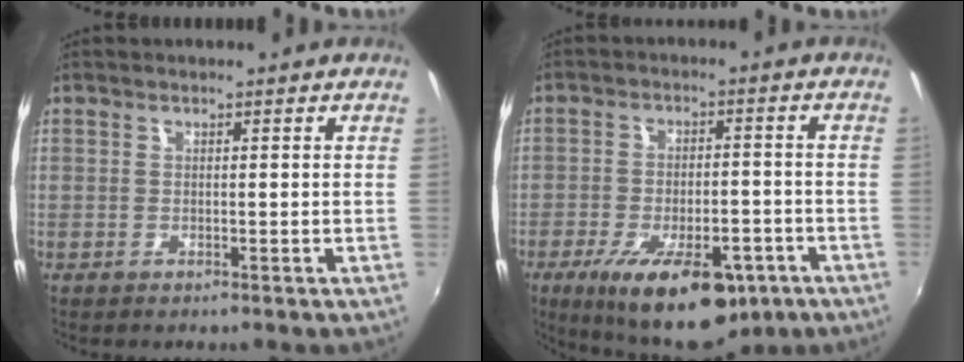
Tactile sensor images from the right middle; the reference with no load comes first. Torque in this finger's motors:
{"motor_torque": [1.50, -0.64, 0.31, 0.21]}